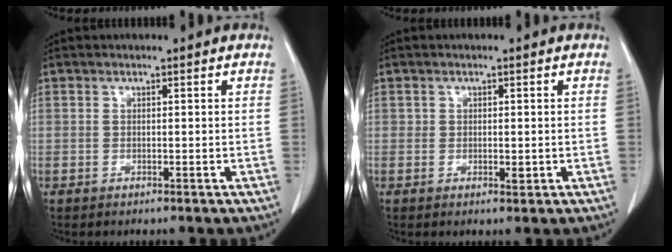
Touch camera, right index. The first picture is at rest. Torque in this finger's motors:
{"motor_torque": [-0.19, 0.19, -0.08, 0.00]}